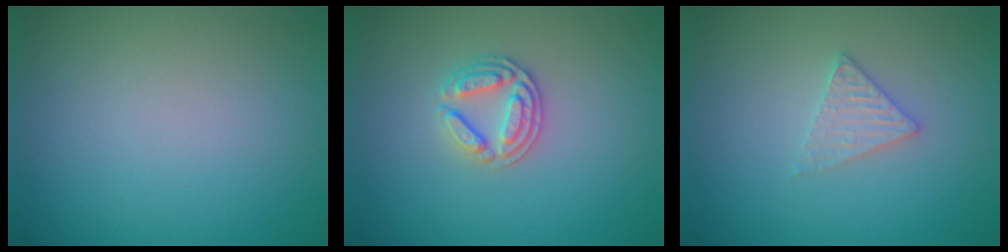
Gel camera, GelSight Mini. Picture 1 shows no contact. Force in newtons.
{"total": 2.7, "press": 2.7, "slide": 0.6}
{"total": 1.8, "press": 1.8, "slide": 0.3}